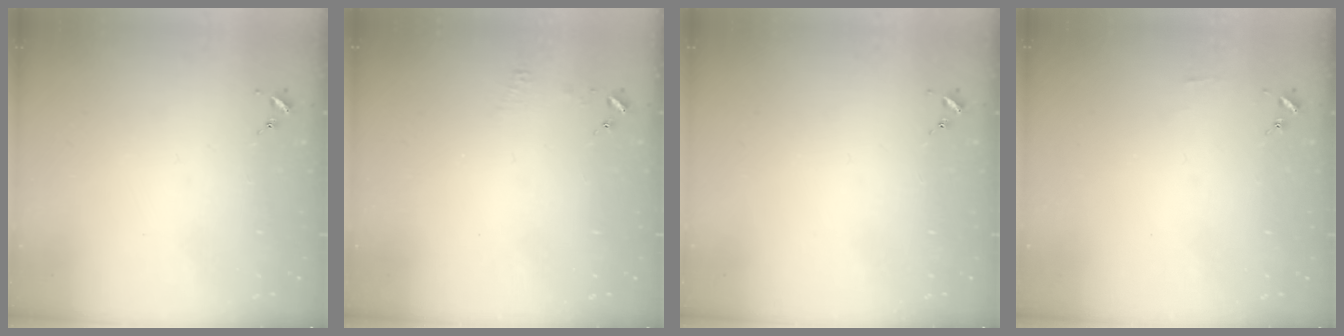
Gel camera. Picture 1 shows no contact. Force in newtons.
{"total": 3.7, "press": 3.7, "slide": 0.3}
{"total": 0.0}
{"total": 2.8, "press": 2.8, "slide": 0.3}